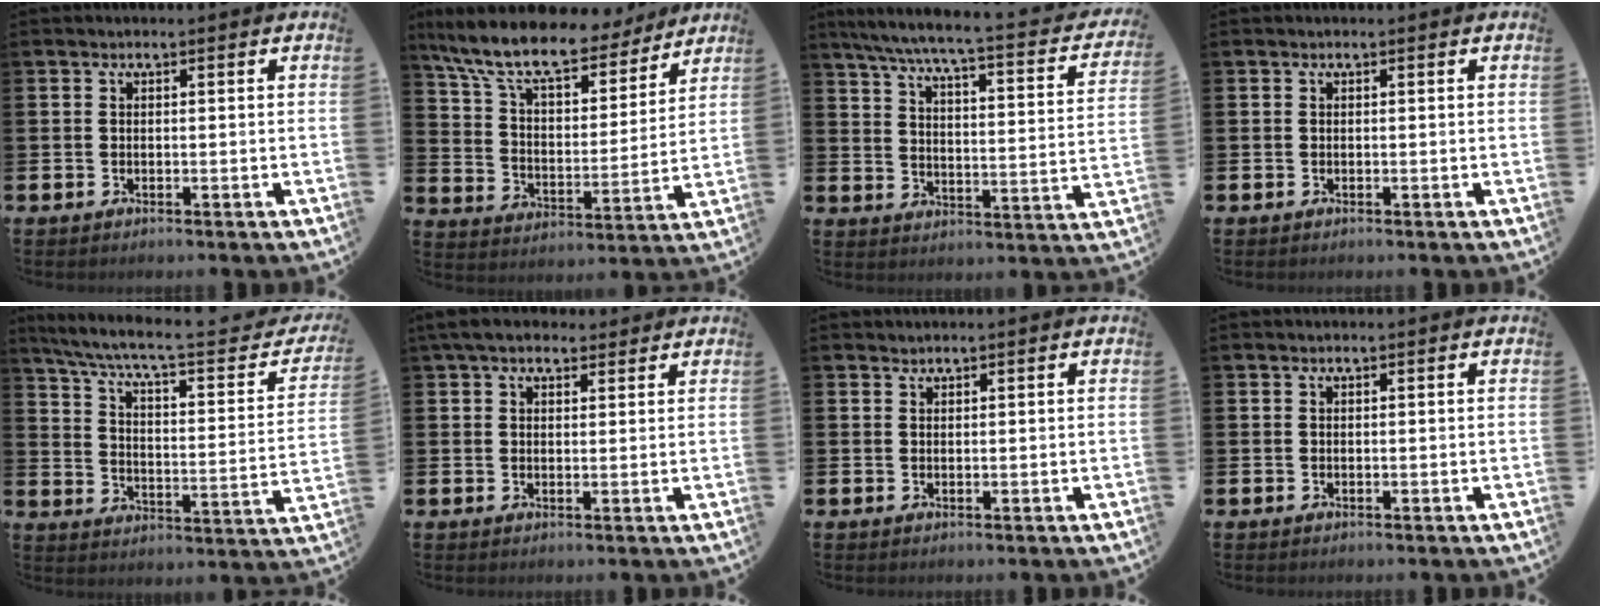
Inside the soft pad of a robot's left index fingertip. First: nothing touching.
{"total": 11.3, "force": [9.7, 3.1, 4.9], "torque": [-0.129, -0.056, 0.167]}
{"total": 6.2, "force": [5.2, 0.5, 3.4], "torque": [-0.085, -0.045, 0.080]}
{"total": 0.0}
{"total": 7.1, "force": [5.6, 1.2, 4.2], "torque": [-0.102, -0.040, 0.085]}
{"total": 4.6, "force": [3.8, 1.9, 1.7], "torque": [-0.030, -0.009, 0.068]}
{"total": 0.8, "force": [0.8, 0.1, -0.1], "torque": [0.002, 0.000, 0.016]}
{"total": 0.0}